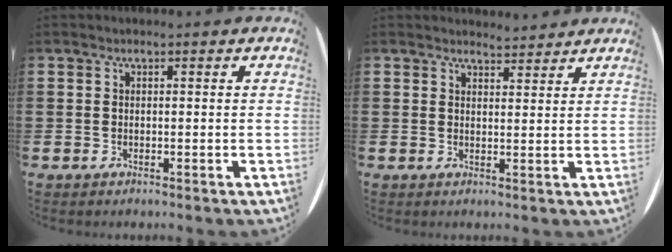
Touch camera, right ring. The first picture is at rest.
{"total": 2.5, "force": [2.4, 0.2, -0.2], "torque": [-0.001, -0.007, 0.046]}